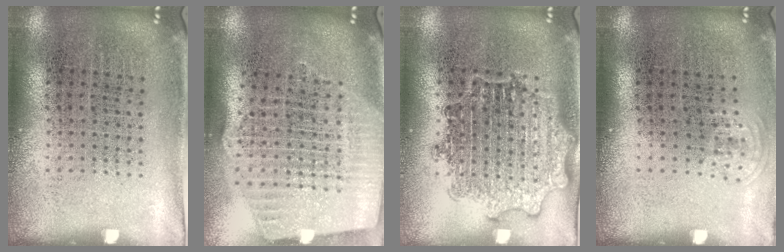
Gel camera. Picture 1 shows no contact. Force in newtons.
{"total": 2.5, "press": 2.1, "slide": 1.4}
{"total": 1.8, "press": 1.7, "slide": 0.2}
{"total": 0.8, "press": 0.5, "slide": 0.6}